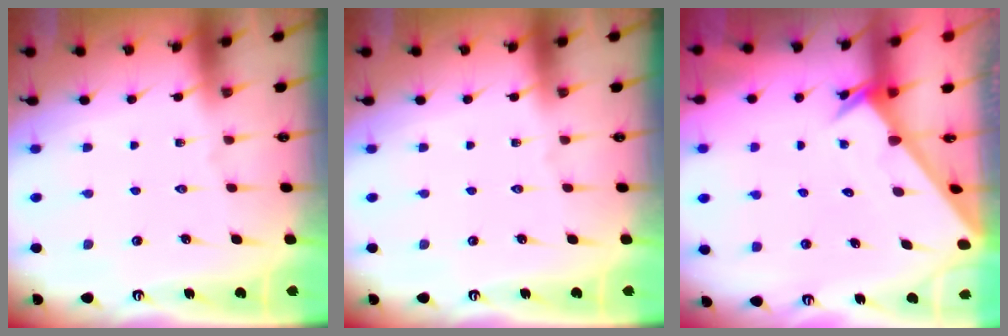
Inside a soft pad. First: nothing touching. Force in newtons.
{"total": 0.0}
{"total": 2.0, "press": 2.0, "slide": 0.1}